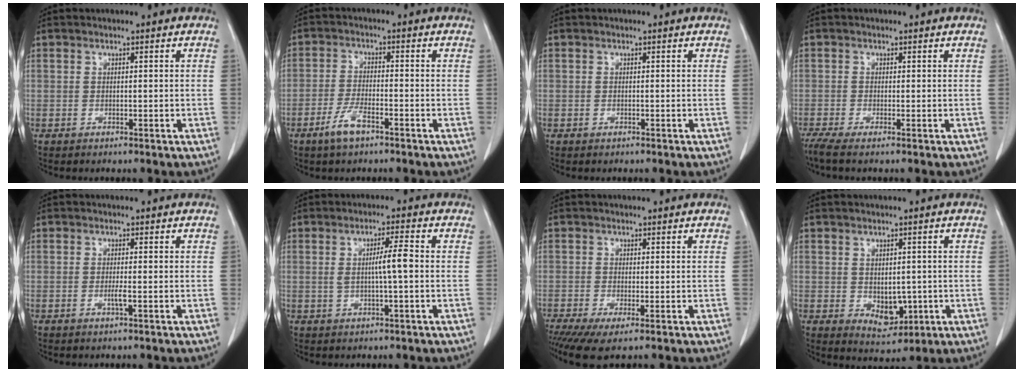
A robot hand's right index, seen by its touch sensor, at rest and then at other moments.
{"total": 4.5, "force": [-2.8, 1.1, 3.3], "torque": [-0.072, -0.001, -0.051]}
{"total": 0.0}
{"total": 2.6, "force": [-1.9, -0.1, 1.8], "torque": [-0.034, -0.009, -0.038]}
{"total": 1.3, "force": [-0.4, -0.1, 1.2], "torque": [-0.026, -0.004, -0.007]}
{"total": 4.3, "force": [0.1, 0.0, 4.3], "torque": [-0.076, 0.001, 0.002]}
{"total": 4.8, "force": [-2.7, 0.9, 3.9], "torque": [-0.065, -0.016, -0.047]}
{"total": 5.2, "force": [-0.7, 3.5, 3.8], "torque": [-0.053, -0.007, 0.008]}